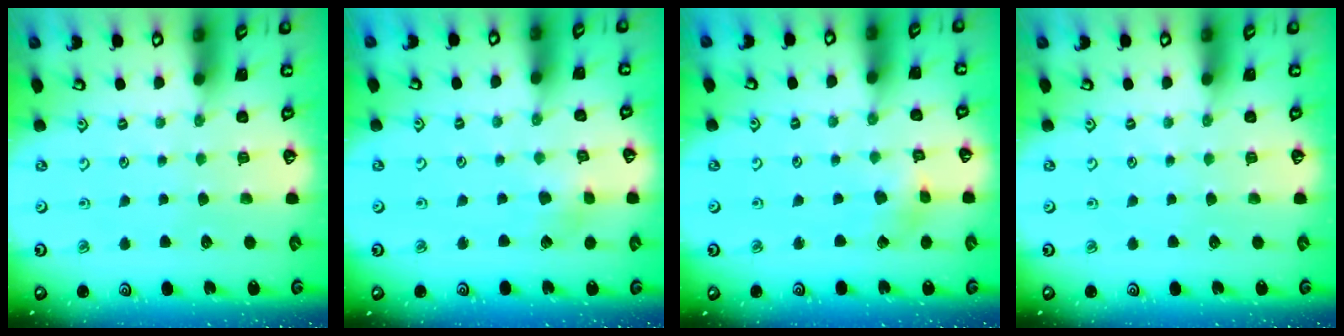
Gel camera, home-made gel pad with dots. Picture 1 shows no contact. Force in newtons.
{"total": 2.9, "press": 2.8, "slide": 0.7}
{"total": 2.5, "press": 2.5, "slide": 0.3}
{"total": 0.0}